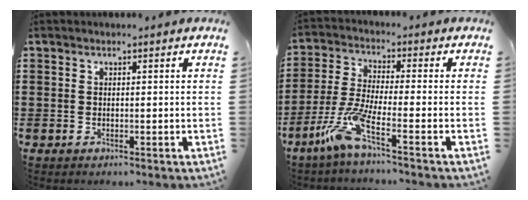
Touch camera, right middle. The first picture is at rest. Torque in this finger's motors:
{"motor_torque": [1.60, -0.54, 0.67, 0.12]}